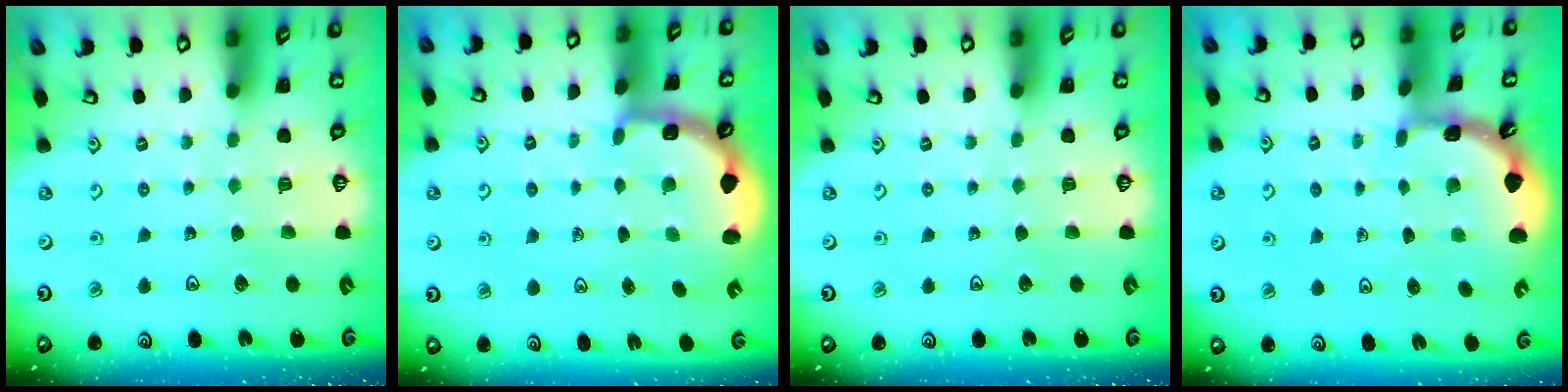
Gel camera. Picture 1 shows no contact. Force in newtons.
{"total": 3.3, "press": 2.9, "slide": 1.5}
{"total": 0.0}
{"total": 1.7, "press": 1.6, "slide": 0.1}